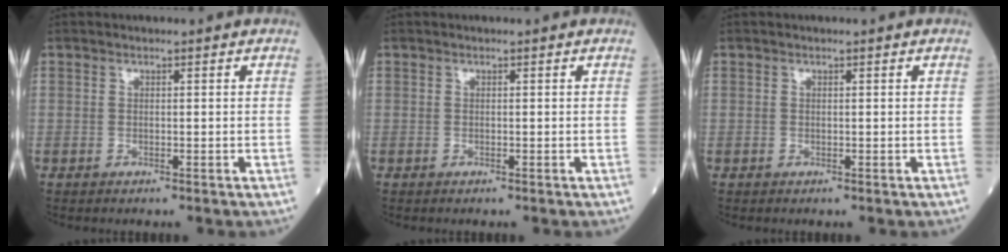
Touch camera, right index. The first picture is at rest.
{"total": 0.0}
{"total": 0.0}